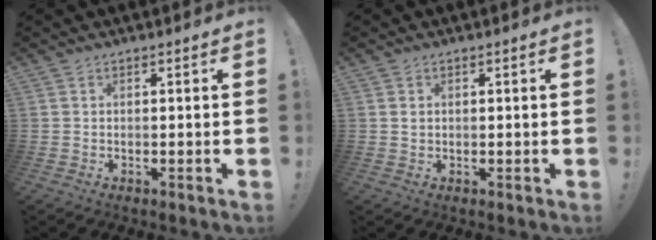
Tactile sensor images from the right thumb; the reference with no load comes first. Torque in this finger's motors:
{"motor_torque": [-0.19, 0.04, -0.14, 0.10, -0.05]}